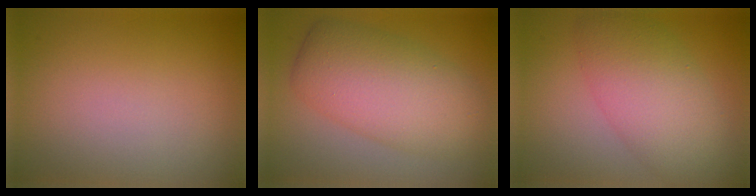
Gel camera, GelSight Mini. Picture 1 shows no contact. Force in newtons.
{"total": 7.7, "press": 7.7, "slide": 0.1}
{"total": 7.4, "press": 7.4, "slide": 0.5}